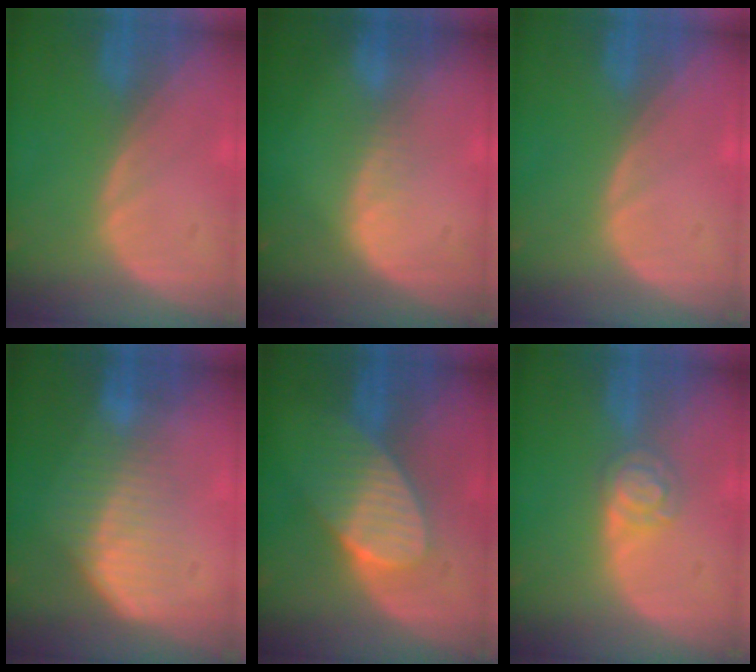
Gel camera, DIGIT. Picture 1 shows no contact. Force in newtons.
{"total": 1.6, "press": 1.6, "slide": 0.1}
{"total": 0.0}
{"total": 7.4, "press": 6.4, "slide": 3.8}
{"total": 7.2, "press": 7.0, "slide": 1.7}
{"total": 3.8, "press": 3.8, "slide": 0.2}